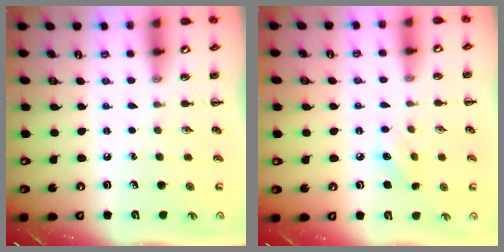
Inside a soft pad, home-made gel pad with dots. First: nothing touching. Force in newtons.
{"total": 5.9, "press": 5.8, "slide": 1.5}